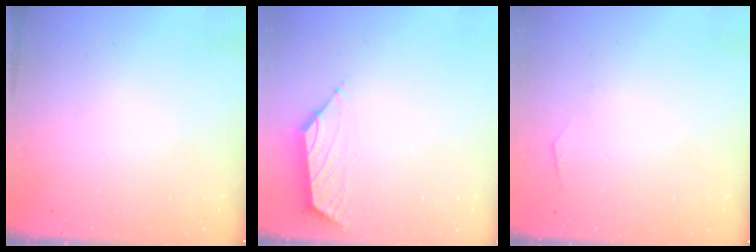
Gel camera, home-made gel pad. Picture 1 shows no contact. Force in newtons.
{"total": 1.5, "press": 1.4, "slide": 0.6}
{"total": 1.4, "press": 1.4, "slide": 0.3}